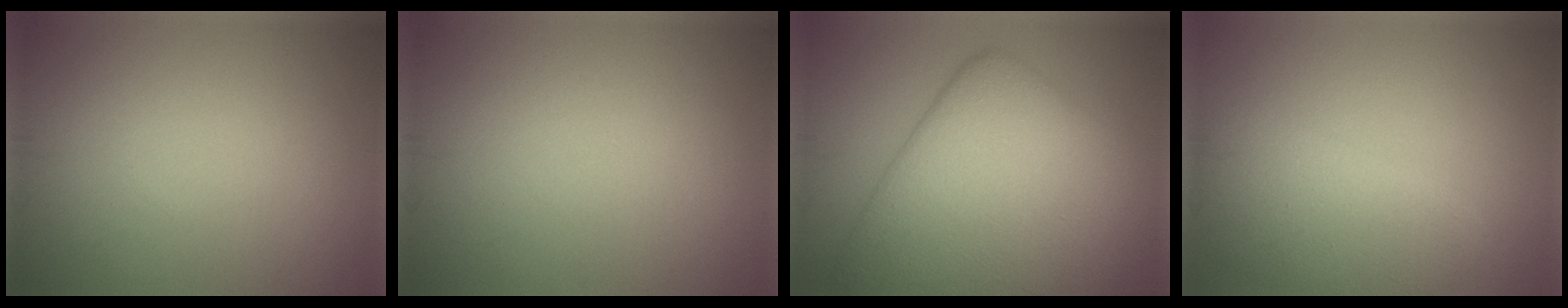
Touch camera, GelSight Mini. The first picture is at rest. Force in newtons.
{"total": 0.0}
{"total": 14.2, "press": 14.2, "slide": 0.2}
{"total": 5.1, "press": 5.1, "slide": 0.3}